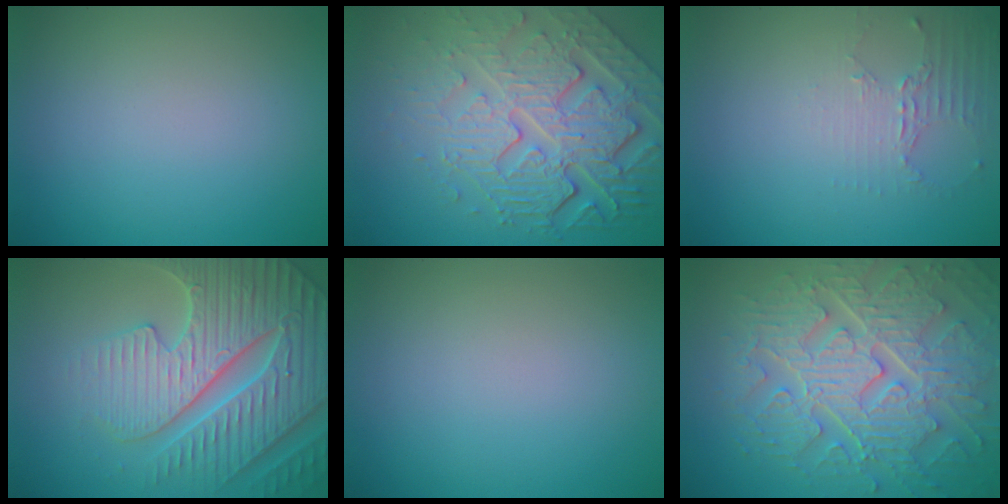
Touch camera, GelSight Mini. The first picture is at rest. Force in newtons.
{"total": 8.5, "press": 5.8, "slide": 6.2}
{"total": 2.0, "press": 1.5, "slide": 1.4}
{"total": 7.4, "press": 7.2, "slide": 1.7}
{"total": 0.0}
{"total": 9.4, "press": 6.8, "slide": 6.5}